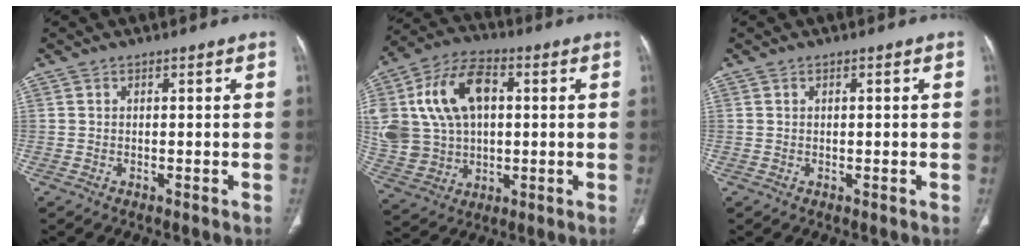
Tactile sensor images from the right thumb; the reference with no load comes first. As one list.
[{"total": 21.1, "force": [4.1, 14.5, 14.7], "torque": [-0.299, 0.021, 0.084]}, {"total": 0.6, "force": [0.2, 0.3, 0.5], "torque": [-0.008, 0.000, 0.005]}]